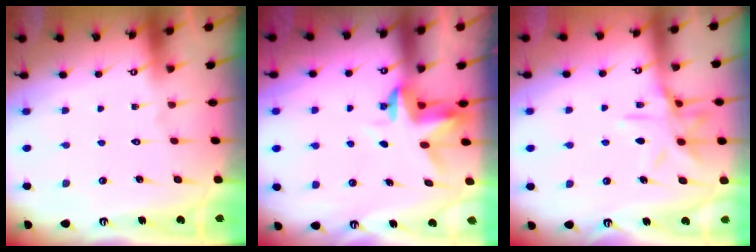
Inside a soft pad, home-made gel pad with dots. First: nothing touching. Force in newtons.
{"total": 3.4, "press": 3.4, "slide": 0.2}
{"total": 12.6, "press": 12.6, "slide": 1.0}